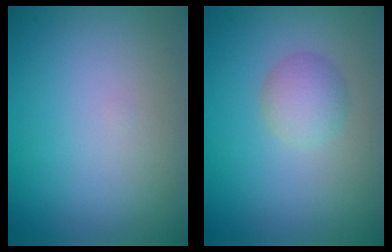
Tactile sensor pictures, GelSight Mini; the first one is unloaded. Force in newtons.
{"total": 2.3, "press": 2.3, "slide": 0.1}